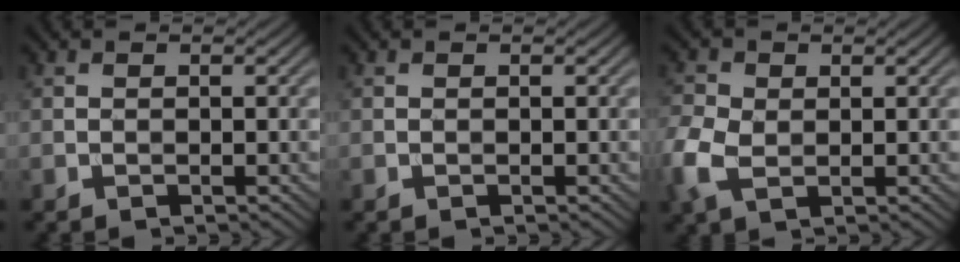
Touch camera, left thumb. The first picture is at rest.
{"total": 0.0}
{"total": 5.0, "force": [-0.6, 3.5, 3.5], "torque": [-0.107, -0.001, -0.019]}